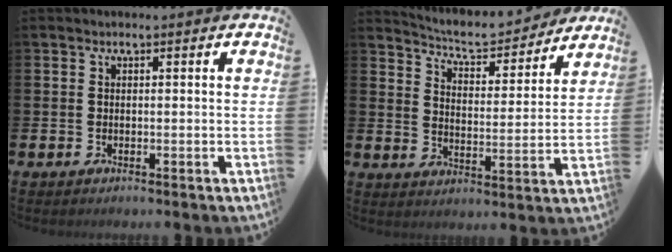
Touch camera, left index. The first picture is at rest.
{"total": 6.2, "force": [5.9, 1.1, 1.2], "torque": [-0.048, -0.047, 0.100]}